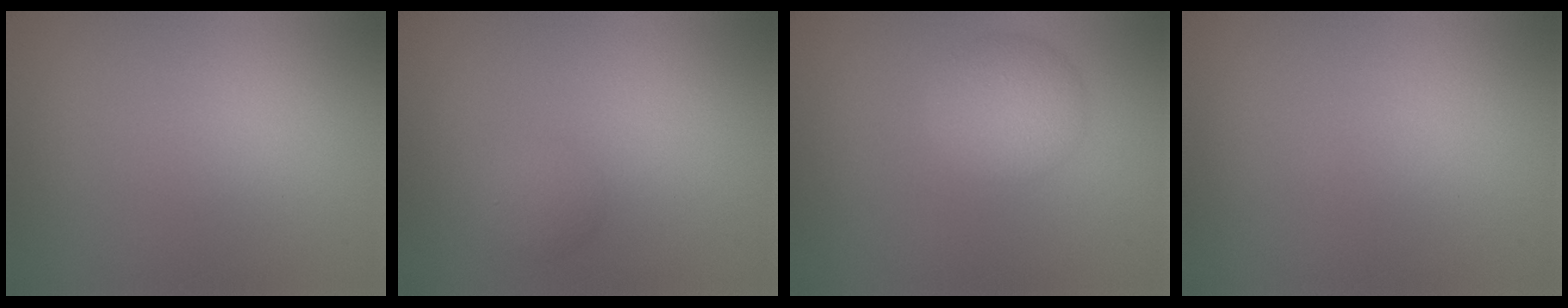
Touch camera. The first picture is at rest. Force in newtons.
{"total": 1.6, "press": 1.5, "slide": 0.1}
{"total": 3.5, "press": 3.5, "slide": 0.1}
{"total": 0.0}